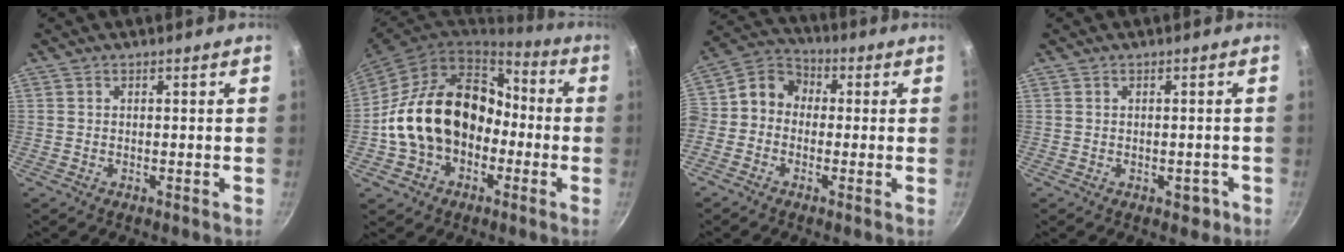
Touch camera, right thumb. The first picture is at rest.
{"total": 20.3, "force": [-2.7, 15.5, 12.8], "torque": [-0.197, 0.065, -0.039]}
{"total": 9.4, "force": [-0.7, 8.0, 5.0], "torque": [-0.075, 0.037, -0.041]}
{"total": 2.1, "force": [-0.8, 1.4, 1.3], "torque": [-0.003, 0.012, -0.004]}